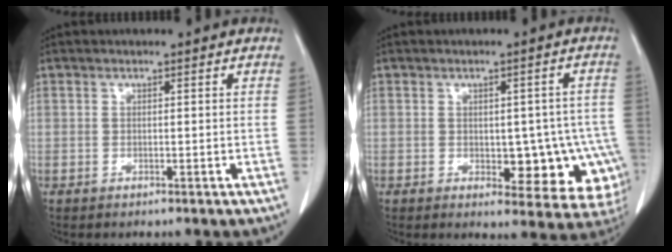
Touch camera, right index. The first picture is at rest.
{"total": 10.4, "force": [-2.4, 5.5, 8.5], "torque": [-0.076, 0.014, -0.018]}